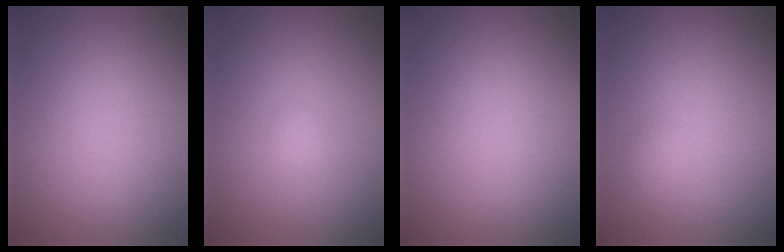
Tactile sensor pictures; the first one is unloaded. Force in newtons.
{"total": 0.6, "press": 0.6, "slide": 0.0}
{"total": 0.0}
{"total": 0.8, "press": 0.8, "slide": 0.0}